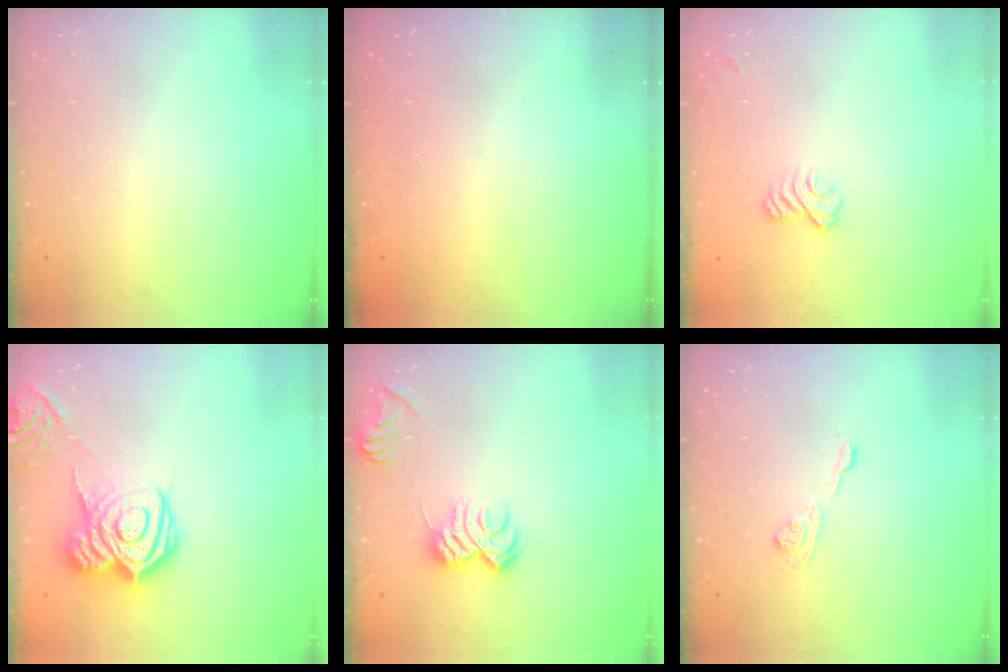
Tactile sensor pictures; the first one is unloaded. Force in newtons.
{"total": 2.5, "press": 2.4, "slide": 0.8}
{"total": 6.2, "press": 6.1, "slide": 1.1}
{"total": 16.6, "press": 16.6, "slide": 1.1}
{"total": 8.2, "press": 8.2, "slide": 1.1}
{"total": 6.1, "press": 6.1, "slide": 0.7}